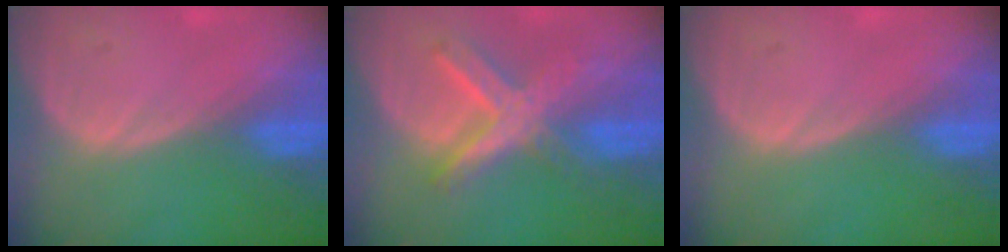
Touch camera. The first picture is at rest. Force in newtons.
{"total": 7.8, "press": 6.7, "slide": 3.9}
{"total": 0.0}